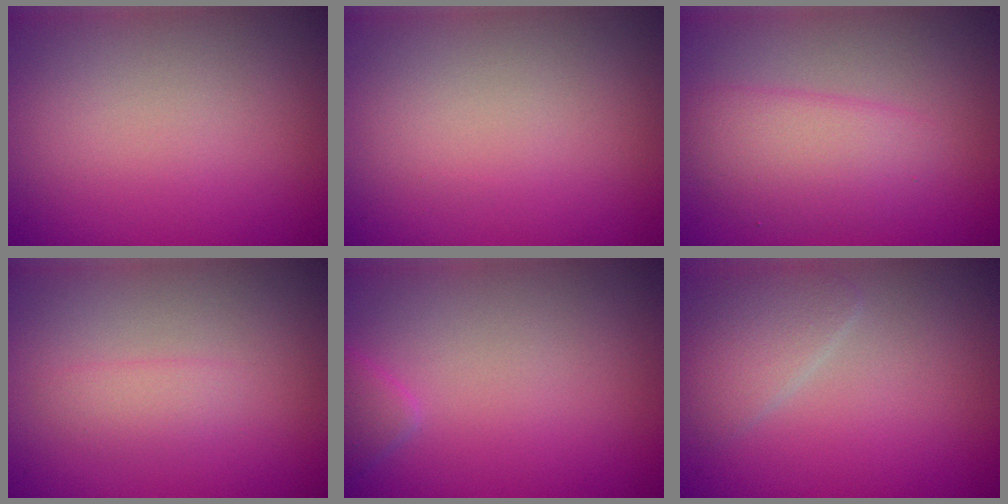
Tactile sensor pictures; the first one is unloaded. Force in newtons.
{"total": 0.0}
{"total": 3.2, "press": 3.2, "slide": 0.0}
{"total": 1.1, "press": 1.1, "slide": 0.0}
{"total": 1.3, "press": 1.3, "slide": 0.0}
{"total": 2.4, "press": 2.4, "slide": 0.1}